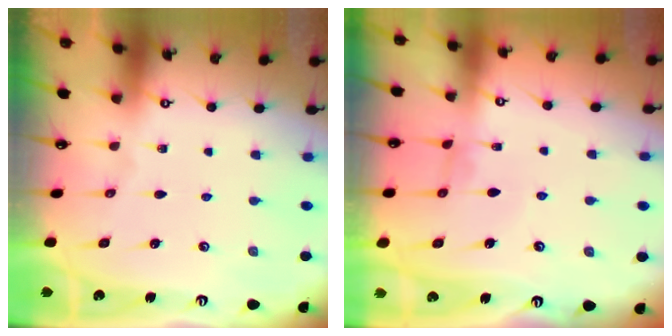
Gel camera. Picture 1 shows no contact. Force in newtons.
{"total": 0.6, "press": 0.6, "slide": 0.3}